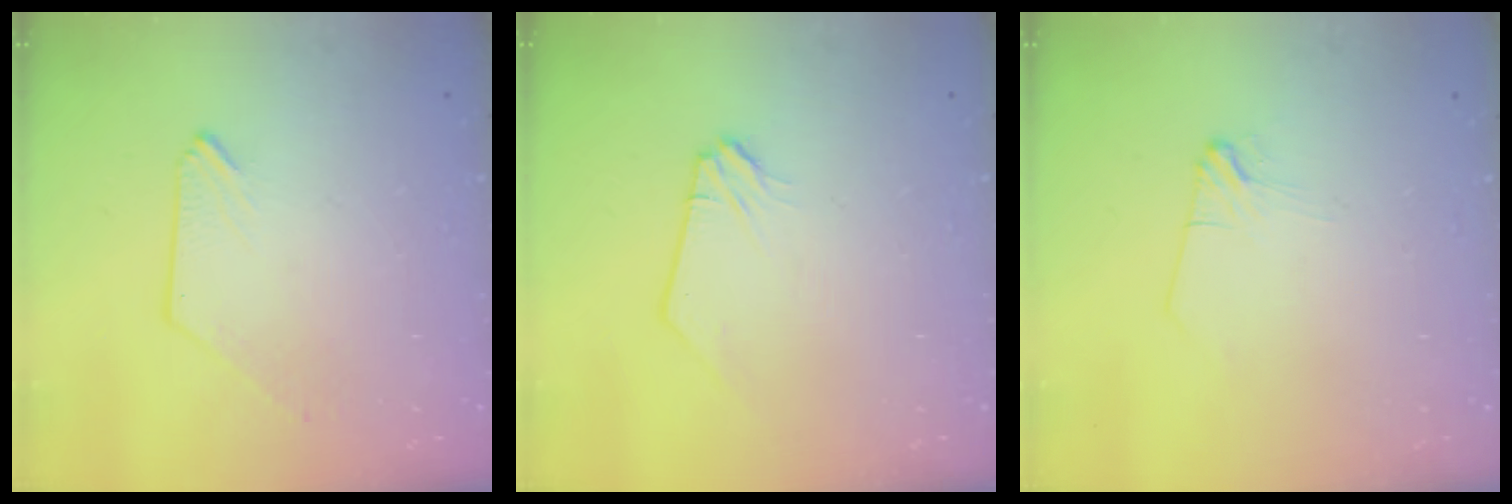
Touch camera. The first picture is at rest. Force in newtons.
{"total": 0.0}
{"total": 2.5, "press": 2.5, "slide": 0.5}